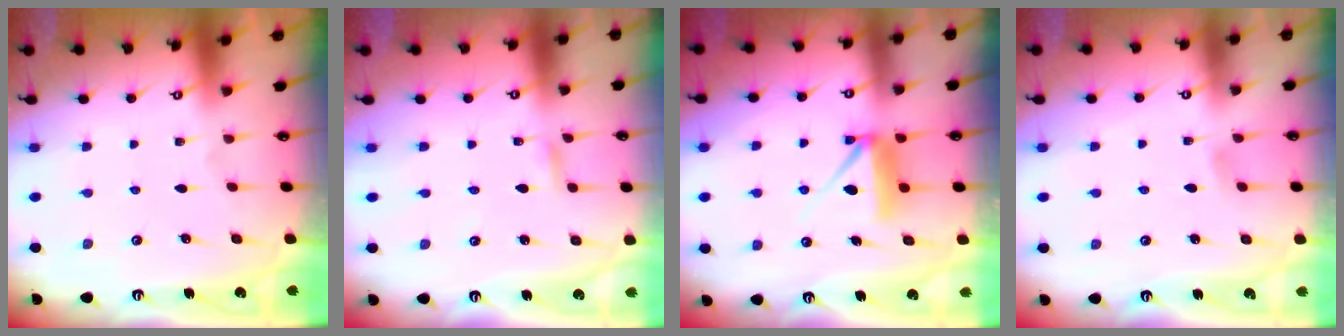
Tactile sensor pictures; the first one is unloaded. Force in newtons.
{"total": 1.6, "press": 1.6, "slide": 0.1}
{"total": 8.2, "press": 8.2, "slide": 0.4}
{"total": 2.9, "press": 2.9, "slide": 0.5}